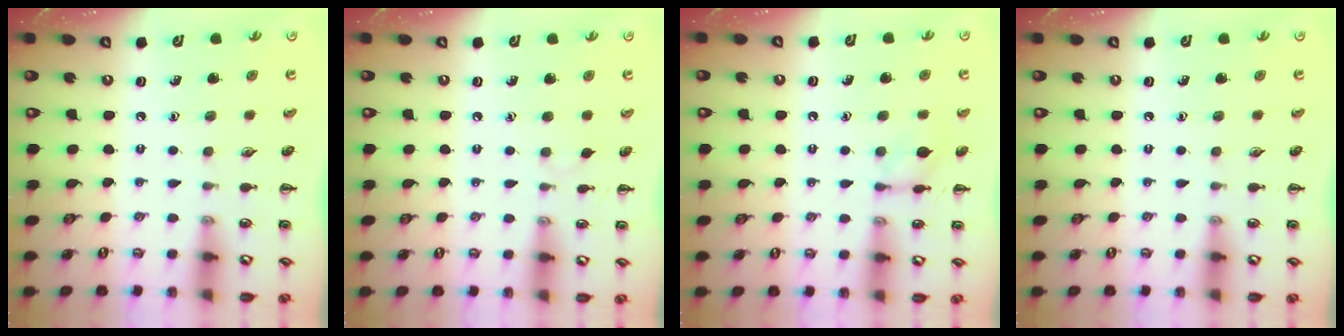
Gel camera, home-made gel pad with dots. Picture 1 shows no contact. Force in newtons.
{"total": 2.3, "press": 2.1, "slide": 0.9}
{"total": 6.5, "press": 6.5, "slide": 0.2}
{"total": 0.0}